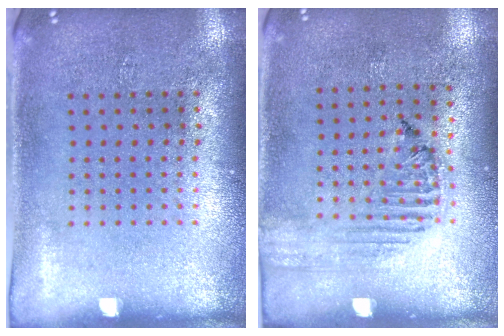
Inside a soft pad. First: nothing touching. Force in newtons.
{"total": 1.3, "press": 1.3, "slide": 0.2}